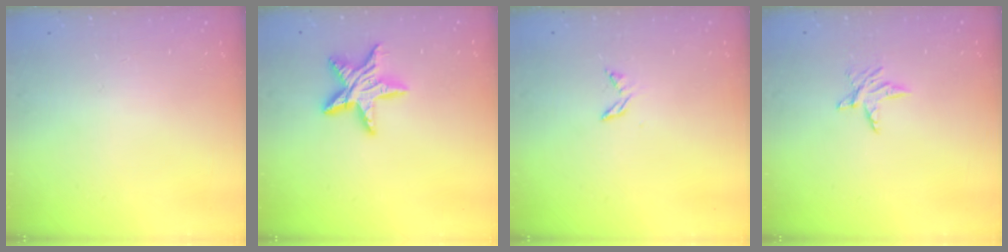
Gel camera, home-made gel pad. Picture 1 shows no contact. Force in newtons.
{"total": 11.6, "press": 11.6, "slide": 0.4}
{"total": 4.3, "press": 4.3, "slide": 0.5}
{"total": 4.9, "press": 4.8, "slide": 0.6}